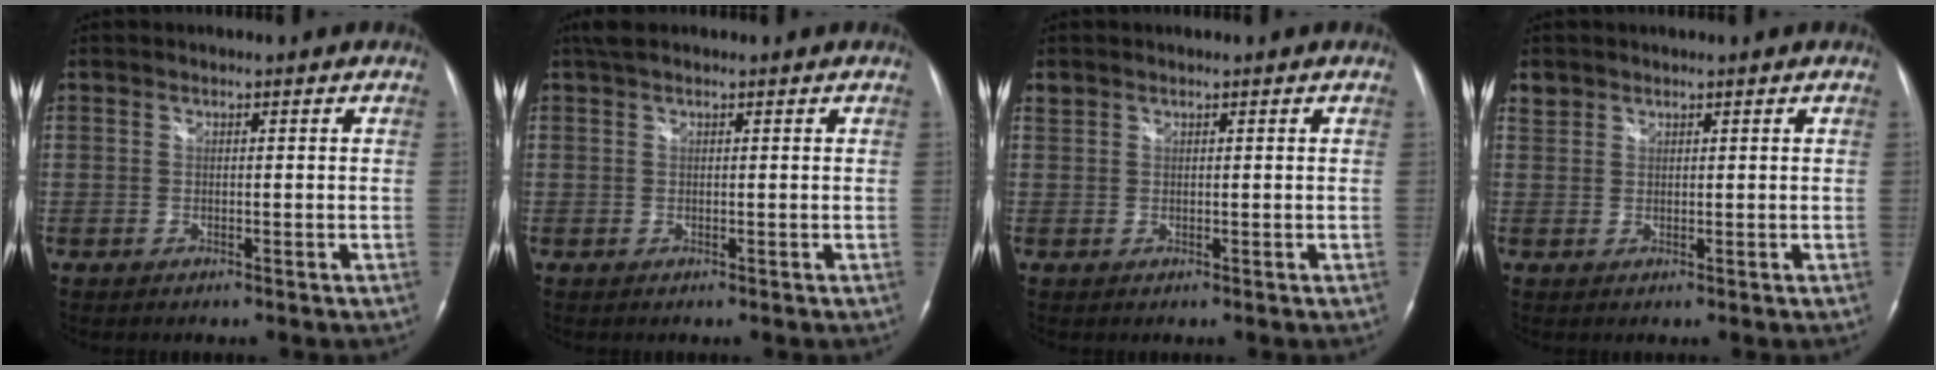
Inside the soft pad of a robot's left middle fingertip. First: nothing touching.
{"total": 2.6, "force": [2.0, 0.8, 1.5], "torque": [-0.033, 0.022, 0.038]}
{"total": 0.9, "force": [0.8, 0.4, 0.0], "torque": [-0.002, 0.008, 0.016]}
{"total": 1.6, "force": [1.3, 1.0, -0.1], "torque": [0.005, 0.008, 0.023]}